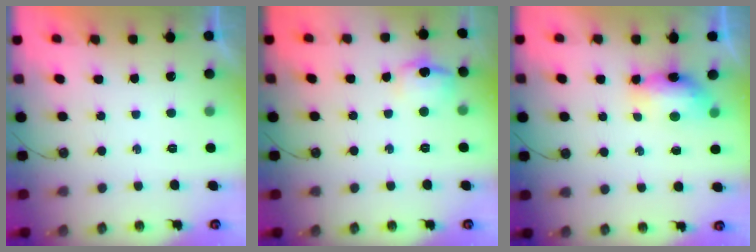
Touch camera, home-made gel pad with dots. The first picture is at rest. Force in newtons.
{"total": 10.3, "press": 10.3, "slide": 0.8}
{"total": 7.6, "press": 7.3, "slide": 1.8}